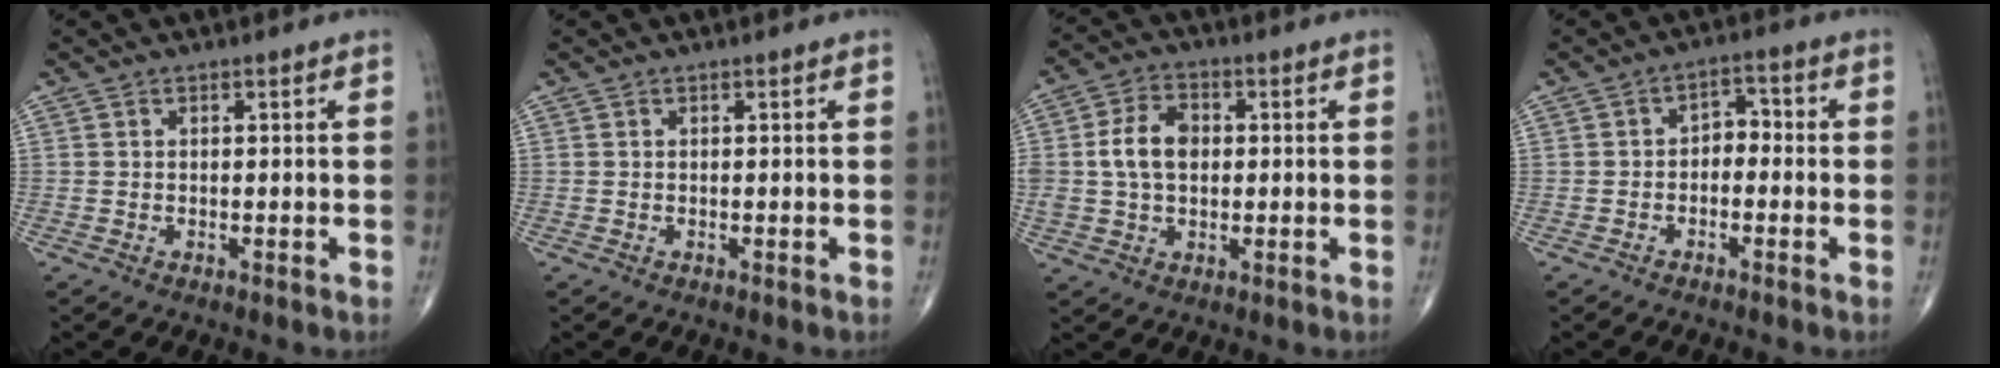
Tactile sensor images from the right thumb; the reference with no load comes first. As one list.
[{"total": 0.0}, {"total": 8.6, "force": [0.6, 5.9, 6.2], "torque": [-0.106, 0.012, 0.009]}, {"total": 3.8, "force": [-0.9, 2.6, 2.6], "torque": [-0.023, 0.025, -0.027]}]